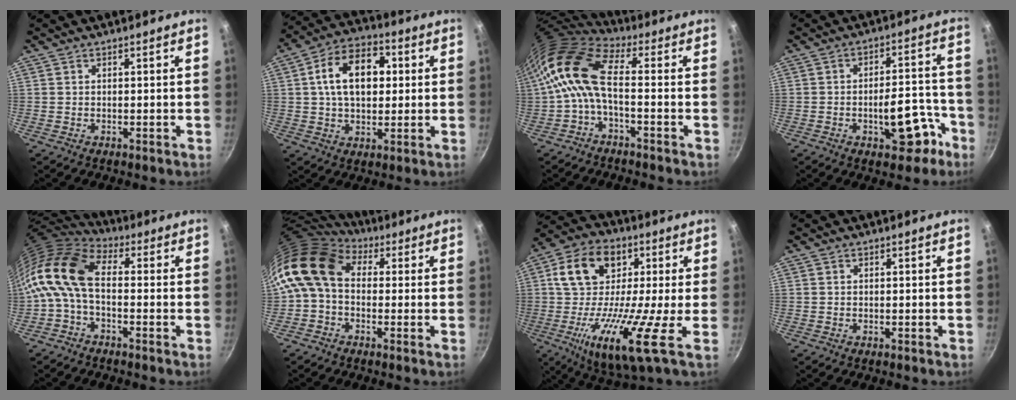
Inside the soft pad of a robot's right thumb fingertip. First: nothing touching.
{"total": 14.4, "force": [2.5, 9.4, 10.7], "torque": [-0.146, 0.019, 0.028]}
{"total": 11.1, "force": [-0.8, 4.7, 10.0], "torque": [-0.209, 0.026, -0.032]}
{"total": 11.4, "force": [-5.2, 5.4, 8.6], "torque": [-0.074, 0.053, -0.063]}
{"total": 12.4, "force": [-0.9, 6.9, 10.3], "torque": [-0.204, 0.026, -0.036]}
{"total": 11.7, "force": [1.6, 8.6, 7.8], "torque": [-0.138, 0.019, 0.006]}
{"total": 18.8, "force": [-0.8, 8.3, 16.8], "torque": [-0.286, 0.009, -0.044]}
{"total": 0.0}